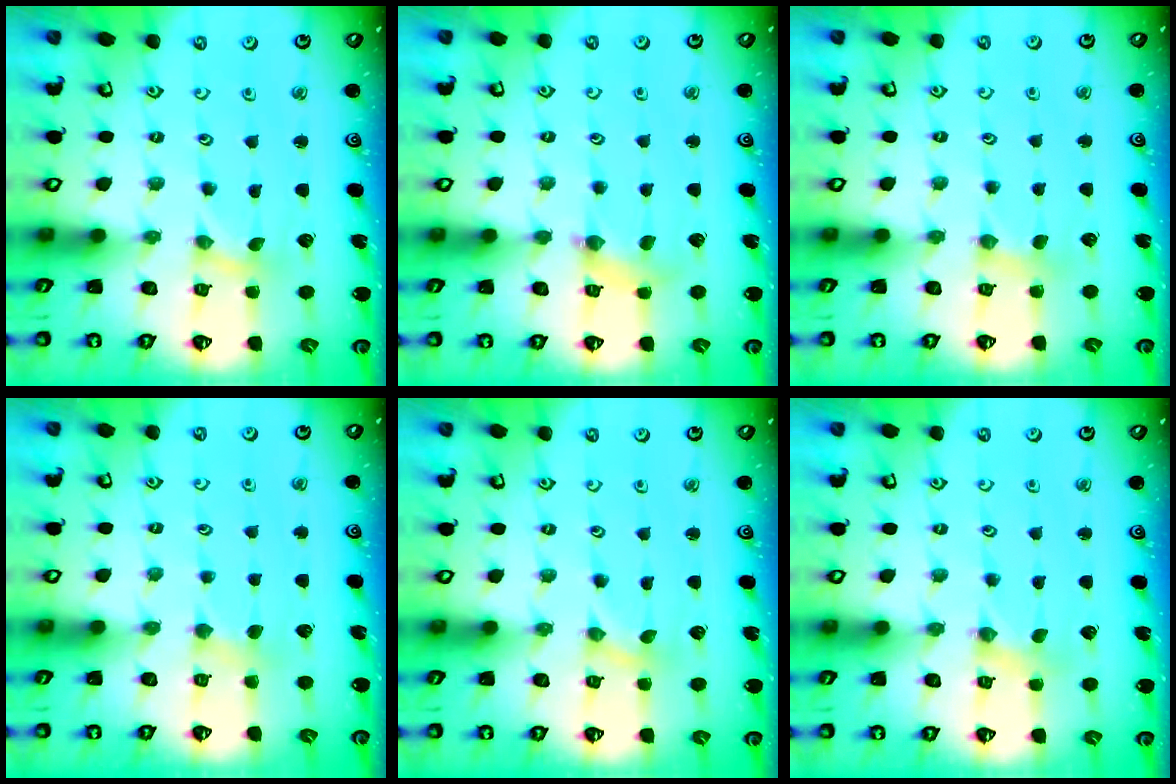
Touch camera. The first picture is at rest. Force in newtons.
{"total": 2.8, "press": 2.8, "slide": 0.4}
{"total": 2.6, "press": 2.6, "slide": 0.4}
{"total": 3.2, "press": 3.2, "slide": 0.4}
{"total": 0.0}
{"total": 0.0}